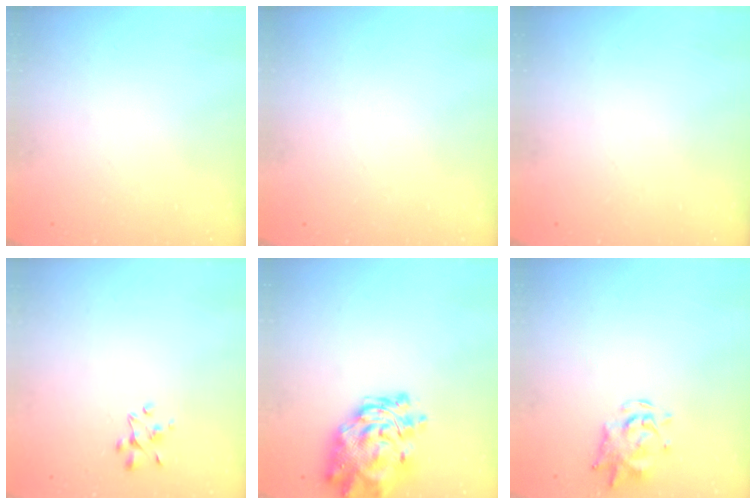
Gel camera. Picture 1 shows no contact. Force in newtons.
{"total": 0.0}
{"total": 0.0}
{"total": 2.9, "press": 2.8, "slide": 0.9}
{"total": 13.1, "press": 12.3, "slide": 4.4}
{"total": 1.8, "press": 1.8, "slide": 0.4}